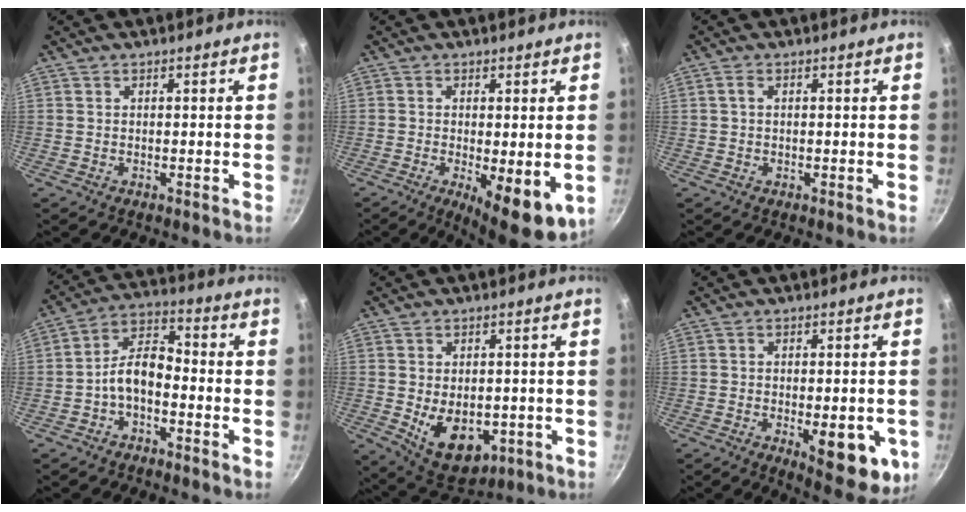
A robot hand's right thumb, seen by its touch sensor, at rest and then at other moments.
{"total": 9.7, "force": [-2.3, 3.1, 8.9], "torque": [-0.111, -0.011, -0.021]}
{"total": 1.2, "force": [0.2, 0.7, 1.0], "torque": [-0.019, 0.004, 0.003]}
{"total": 7.7, "force": [-2.9, 4.3, 5.7], "torque": [-0.094, 0.051, -0.063]}
{"total": 11.0, "force": [-1.9, 7.3, 8.0], "torque": [-0.092, -0.011, -0.005]}
{"total": 12.6, "force": [-3.6, 5.1, 10.9], "torque": [-0.104, -0.002, -0.040]}